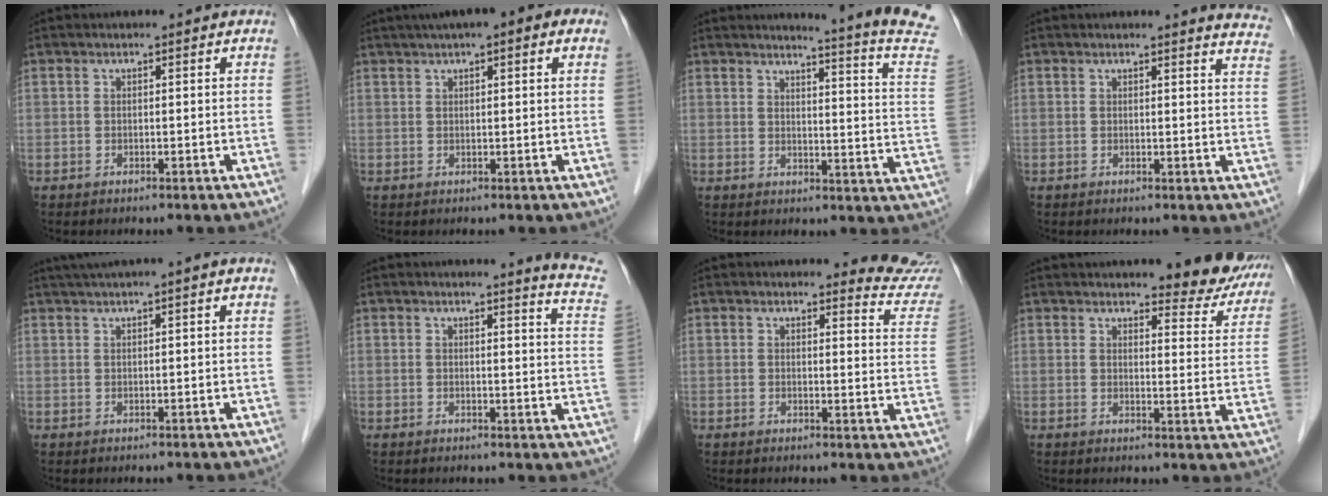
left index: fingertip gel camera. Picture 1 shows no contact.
{"total": 8.1, "force": [5.0, 1.7, 6.2], "torque": [-0.085, 0.040, 0.065]}
{"total": 13.6, "force": [12.4, -2.7, 4.9], "torque": [-0.070, -0.102, 0.120]}
{"total": 6.9, "force": [6.8, 0.2, 1.0], "torque": [0.007, -0.051, 0.038]}
{"total": 3.4, "force": [2.3, -0.8, 2.3], "torque": [-0.044, 0.017, 0.046]}
{"total": 7.4, "force": [7.1, -0.9, 1.8], "torque": [-0.022, -0.068, 0.053]}
{"total": 8.5, "force": [8.4, 0.4, 0.4], "torque": [0.016, -0.066, 0.062]}
{"total": 11.0, "force": [10.0, 2.2, 4.0], "torque": [-0.022, -0.026, 0.099]}